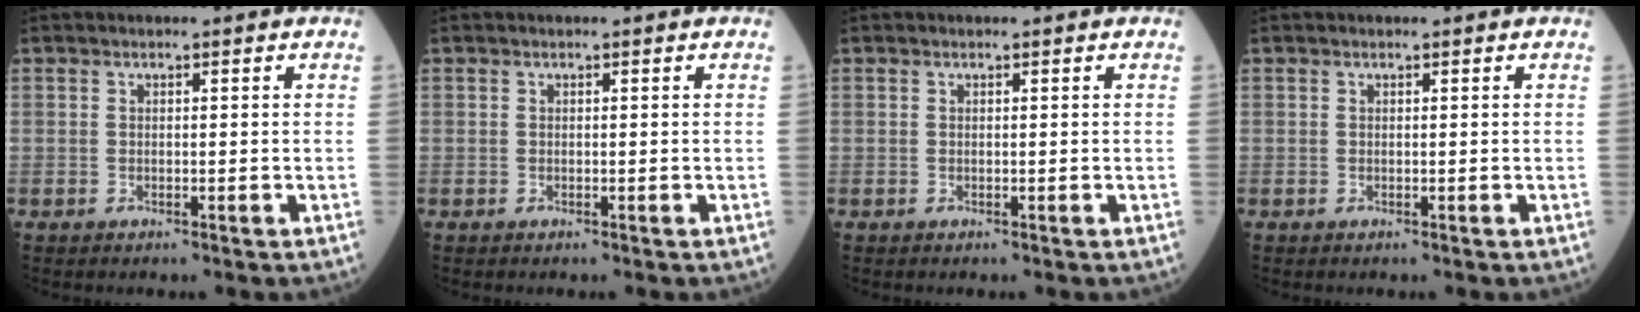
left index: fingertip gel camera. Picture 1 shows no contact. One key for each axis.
{"total": 0.0}
{"total": 0.0}
{"total": 0.0}